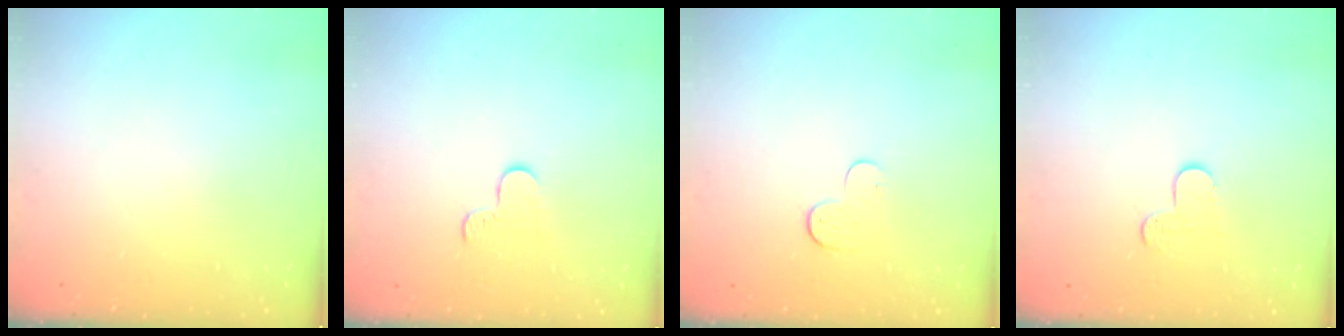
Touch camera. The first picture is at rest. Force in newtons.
{"total": 3.5, "press": 3.4, "slide": 0.4}
{"total": 5.5, "press": 5.4, "slide": 0.6}
{"total": 5.2, "press": 5.2, "slide": 0.5}